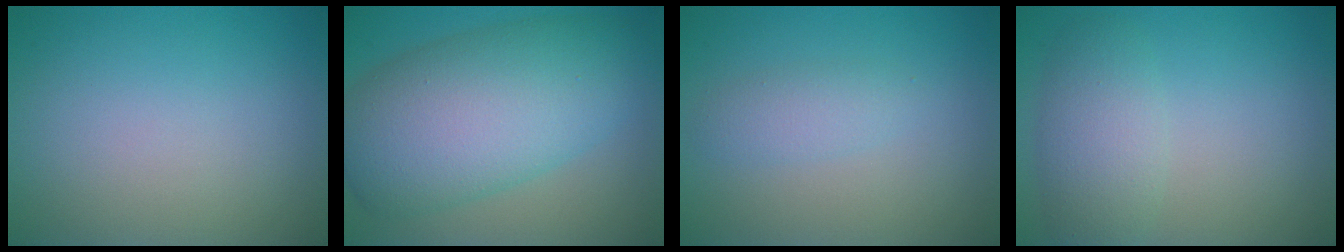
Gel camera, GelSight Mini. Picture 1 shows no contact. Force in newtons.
{"total": 11.0, "press": 11.0, "slide": 0.4}
{"total": 1.8, "press": 1.8, "slide": 0.0}
{"total": 3.6, "press": 3.6, "slide": 0.2}